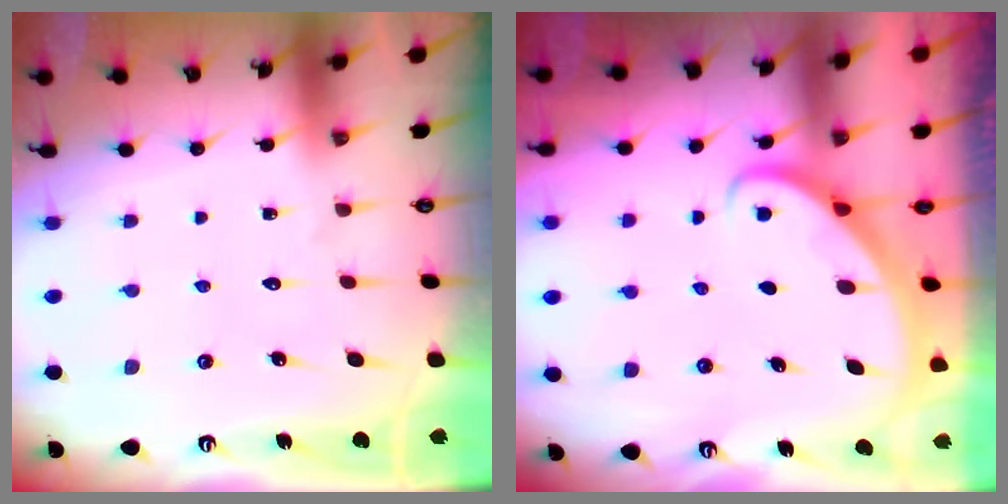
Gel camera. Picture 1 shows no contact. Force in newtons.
{"total": 2.9, "press": 2.9, "slide": 0.2}